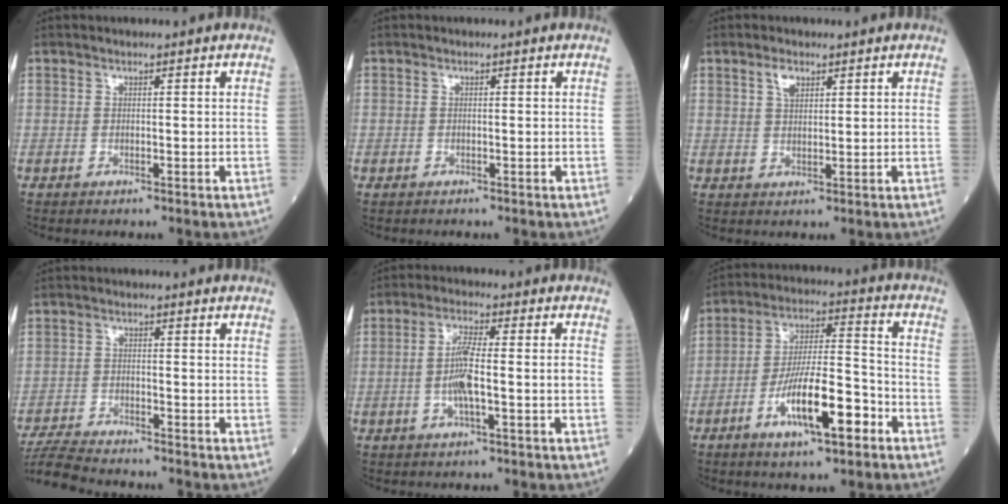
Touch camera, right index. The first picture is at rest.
{"total": 0.5, "force": [-0.4, 0.4, 0.0], "torque": [-0.006, 0.004, -0.010]}
{"total": 2.6, "force": [1.5, 1.2, 1.7], "torque": [-0.034, 0.003, 0.031]}
{"total": 8.3, "force": [-7.9, 0.2, 2.5], "torque": [-0.045, -0.016, -0.140]}
{"total": 6.3, "force": [-1.2, 0.7, 6.2], "torque": [-0.123, 0.008, -0.024]}
{"total": 12.8, "force": [-5.9, 2.5, 11.1], "torque": [-0.202, 0.003, -0.101]}